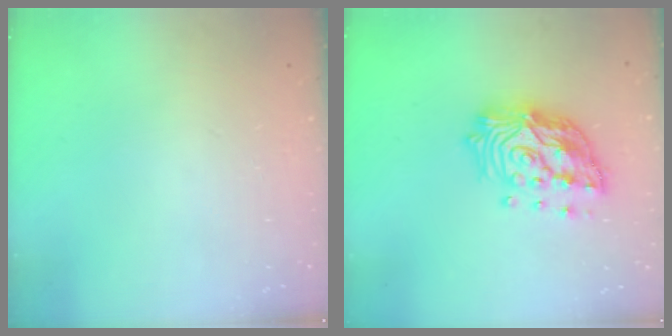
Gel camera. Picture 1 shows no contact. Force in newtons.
{"total": 19.2, "press": 19.1, "slide": 1.9}